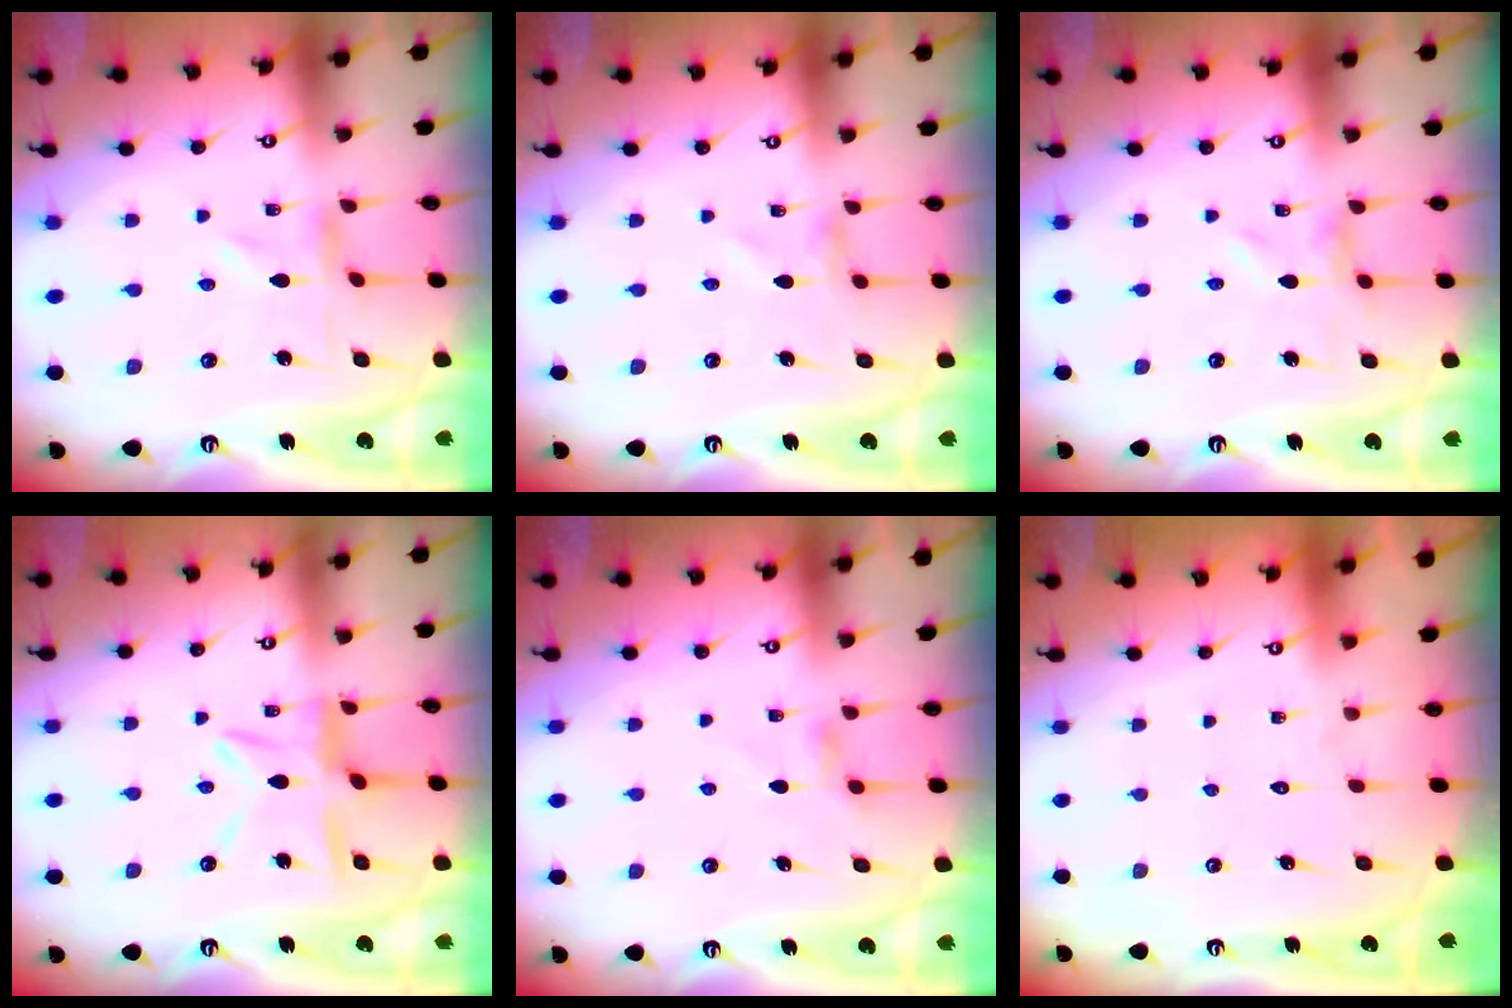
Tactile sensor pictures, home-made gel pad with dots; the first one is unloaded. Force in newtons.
{"total": 0.0}
{"total": 0.0}
{"total": 10.4, "press": 10.3, "slide": 0.9}
{"total": 2.4, "press": 2.4, "slide": 0.4}
{"total": 1.6, "press": 1.6, "slide": 0.1}